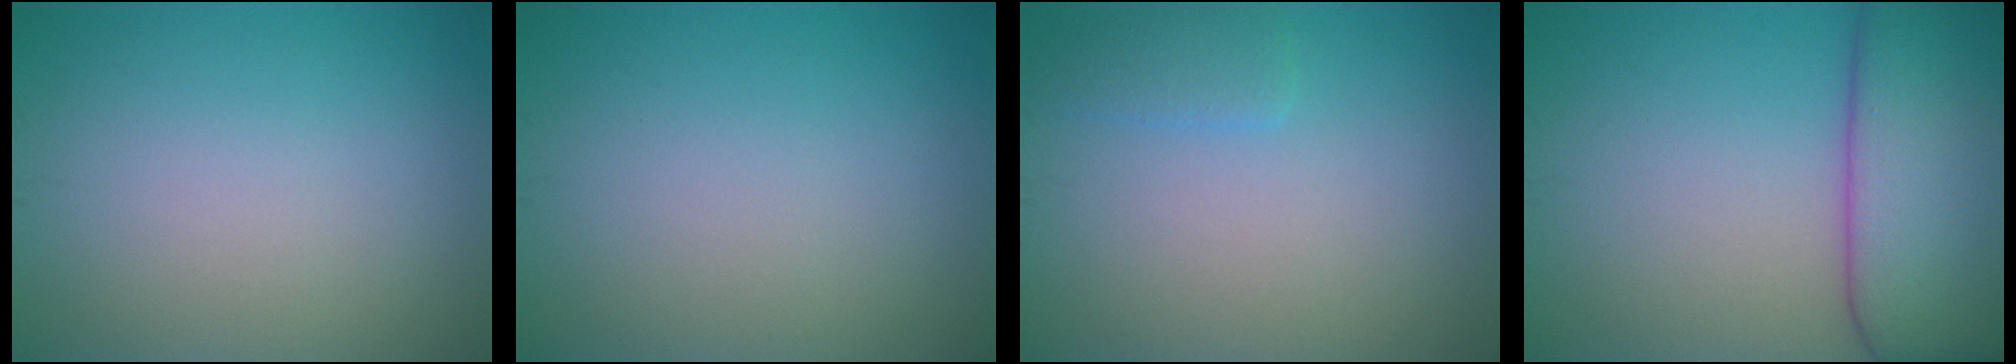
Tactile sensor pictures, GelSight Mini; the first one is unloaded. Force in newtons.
{"total": 0.0}
{"total": 1.6, "press": 1.5, "slide": 0.2}
{"total": 11.0, "press": 11.0, "slide": 0.8}